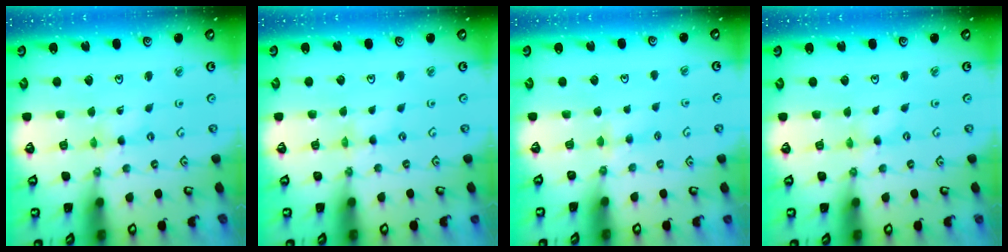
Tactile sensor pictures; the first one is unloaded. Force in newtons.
{"total": 0.0}
{"total": 3.9, "press": 3.9, "slide": 0.6}
{"total": 0.0}